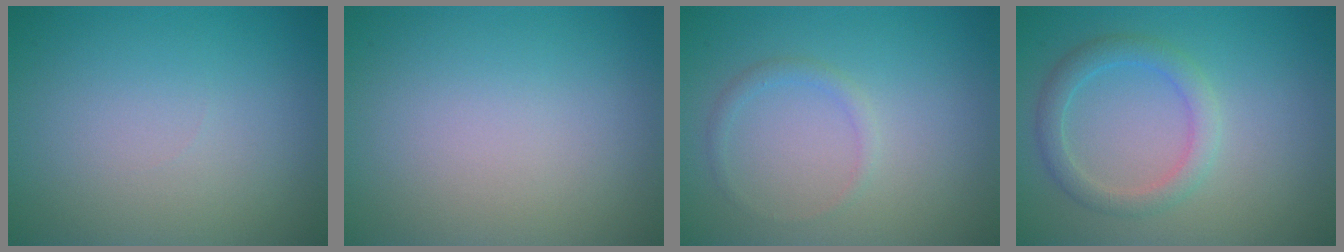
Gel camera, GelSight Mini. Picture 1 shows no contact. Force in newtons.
{"total": 0.0}
{"total": 1.1, "press": 1.1, "slide": 0.1}
{"total": 2.7, "press": 2.7, "slide": 0.0}